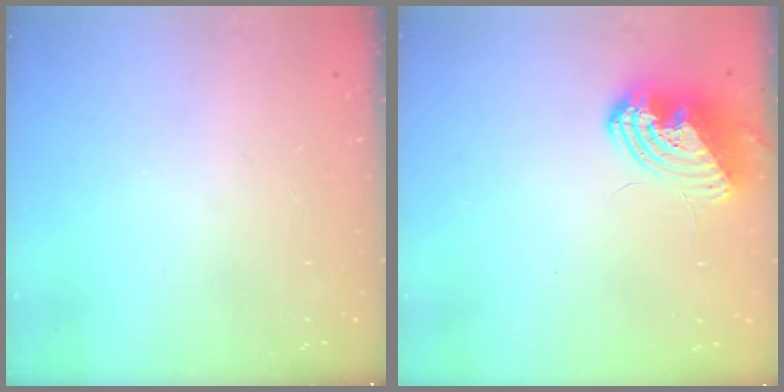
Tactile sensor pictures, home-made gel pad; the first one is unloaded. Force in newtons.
{"total": 10.5, "press": 10.5, "slide": 1.0}